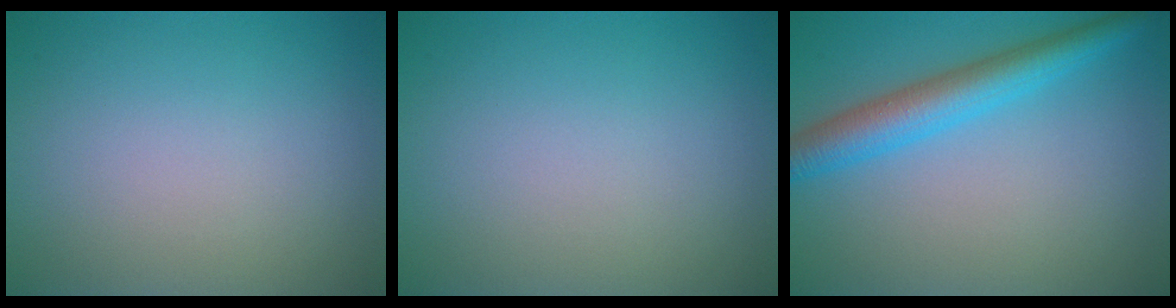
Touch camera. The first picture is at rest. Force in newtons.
{"total": 0.0}
{"total": 4.8, "press": 4.8, "slide": 0.2}